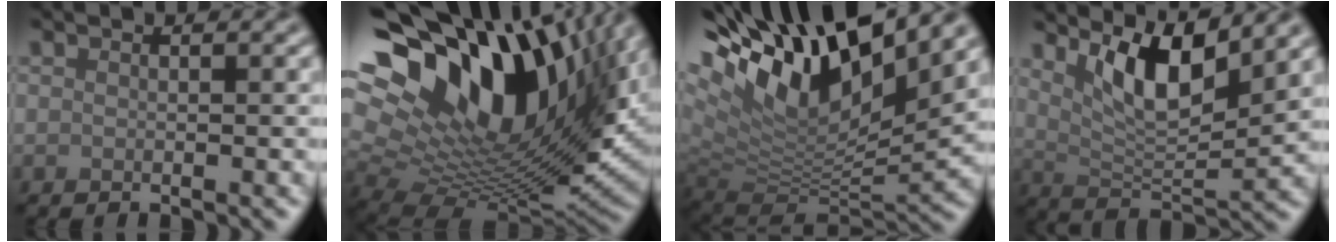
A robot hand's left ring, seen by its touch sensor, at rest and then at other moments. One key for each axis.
{"total": 20.0, "fx": 6.9, "fy": 10.9, "fz": 15.3, "tx": -0.255, "ty": 0.007, "tz": 0.136}
{"total": 14.9, "fx": 7.1, "fy": 6.2, "fz": 11.5, "tx": -0.234, "ty": 0.027, "tz": 0.126}
{"total": 6.4, "fx": 2.7, "fy": 2.1, "fz": 5.4, "tx": -0.098, "ty": -0.018, "tz": 0.045}